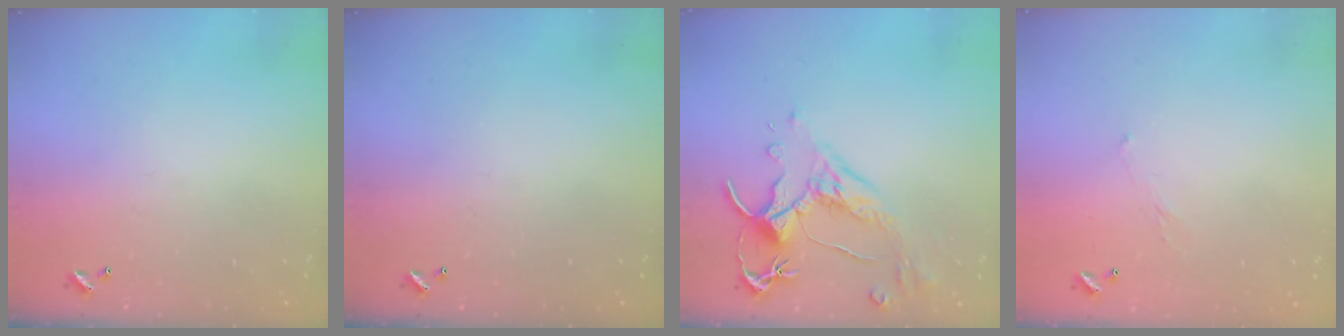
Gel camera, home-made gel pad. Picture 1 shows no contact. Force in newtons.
{"total": 0.0}
{"total": 2.6, "press": 2.2, "slide": 1.3}
{"total": 5.4, "press": 5.4, "slide": 0.8}